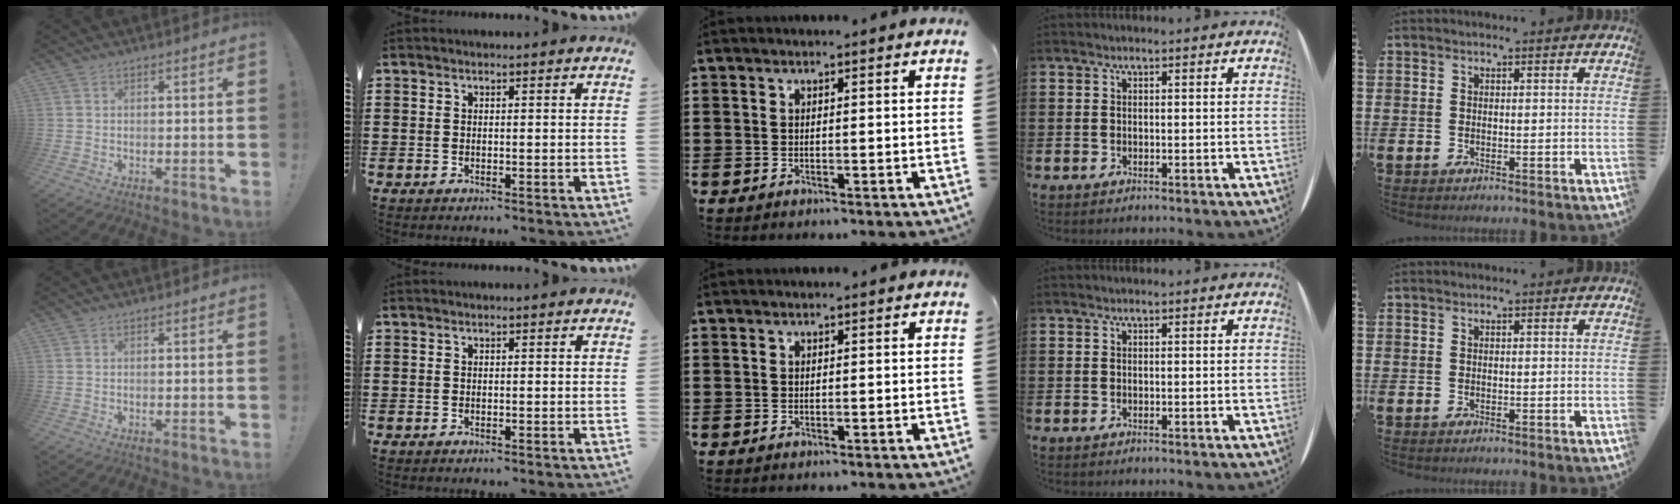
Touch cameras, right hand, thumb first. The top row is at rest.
{}